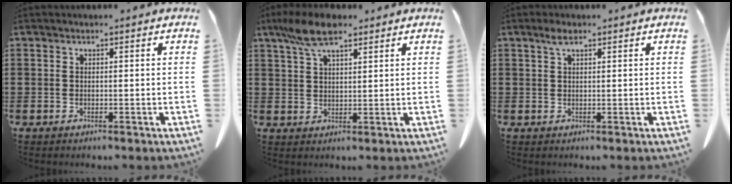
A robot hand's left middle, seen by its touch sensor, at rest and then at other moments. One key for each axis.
{"total": 7.4, "fx": 4.9, "fy": 2.2, "fz": 5.0, "tx": -0.109, "ty": 0.003, "tz": 0.090}
{"total": 2.0, "fx": 1.0, "fy": 0.6, "fz": 1.6, "tx": -0.034, "ty": 0.003, "tz": 0.018}